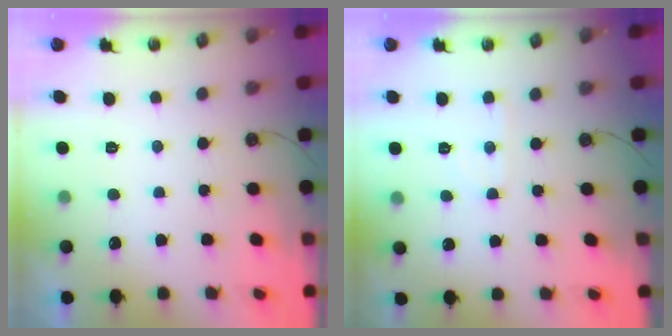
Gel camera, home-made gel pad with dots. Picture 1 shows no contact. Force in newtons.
{"total": 3.3, "press": 3.3, "slide": 0.5}